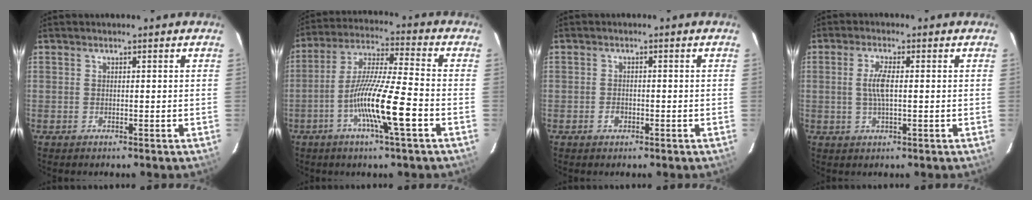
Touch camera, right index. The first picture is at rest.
{"total": 13.2, "force": [-5.2, 0.3, 12.2], "torque": [-0.234, -0.003, -0.104]}
{"total": 1.8, "force": [-0.8, 1.3, 0.8], "torque": [-0.014, 0.003, -0.012]}
{"total": 4.2, "force": [0.1, 0.9, 4.1], "torque": [-0.079, 0.000, 0.004]}